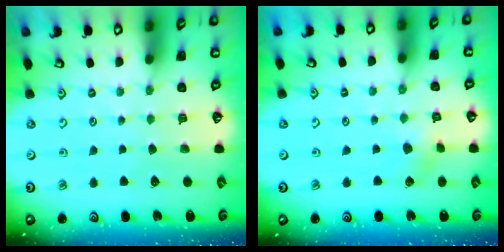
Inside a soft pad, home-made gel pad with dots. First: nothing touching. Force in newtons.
{"total": 2.9, "press": 2.9, "slide": 0.4}